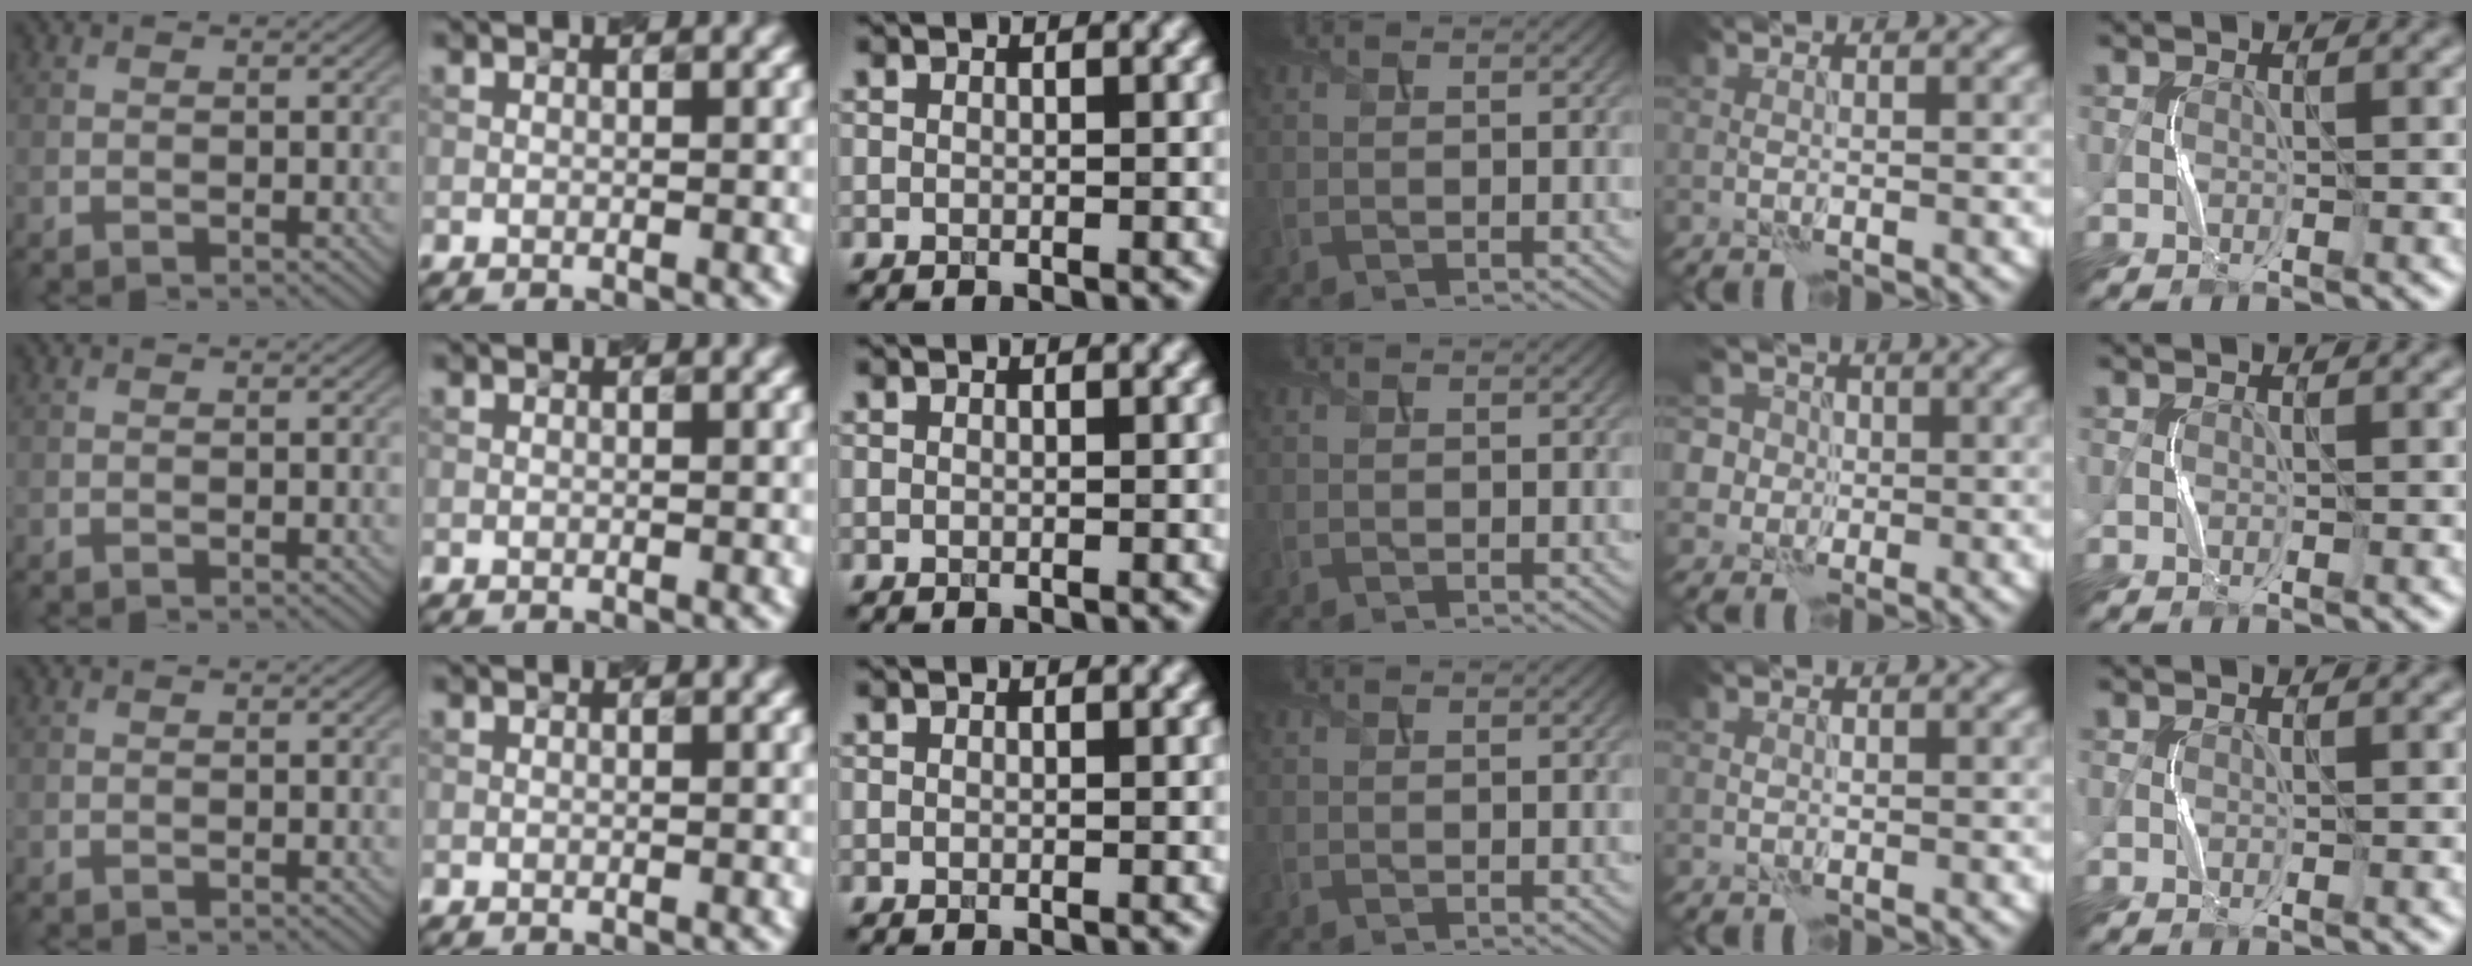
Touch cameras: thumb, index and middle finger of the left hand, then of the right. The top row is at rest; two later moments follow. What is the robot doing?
{"motion": "press", "object": "toy piano key"}